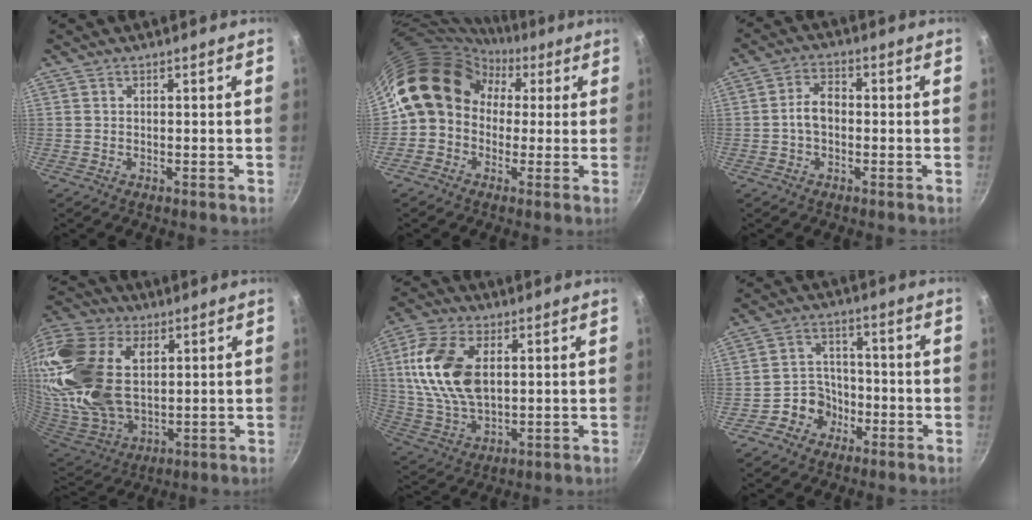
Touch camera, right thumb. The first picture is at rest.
{"total": 13.5, "force": [1.5, 11.6, 6.7], "torque": [-0.078, 0.040, 0.001]}
{"total": 4.8, "force": [-0.6, 3.2, 3.5], "torque": [-0.052, 0.022, -0.018]}
{"total": 29.8, "force": [7.5, 18.8, 22.0], "torque": [-0.471, 0.002, 0.143]}
{"total": 15.9, "force": [3.4, 9.3, 12.5], "torque": [-0.235, -0.005, 0.067]}
{"total": 6.5, "force": [-3.2, 5.5, 1.6], "torque": [0.011, 0.042, -0.058]}